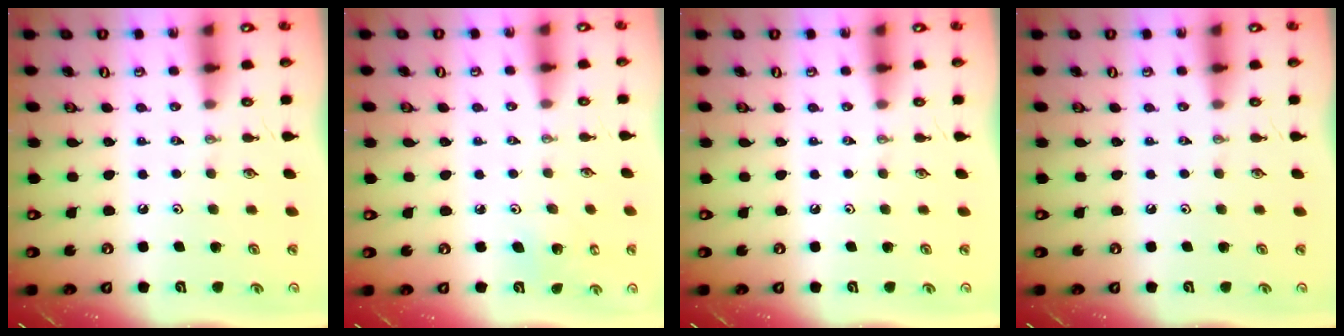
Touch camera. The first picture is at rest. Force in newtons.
{"total": 4.8, "press": 4.8, "slide": 0.4}
{"total": 0.0}
{"total": 0.0}